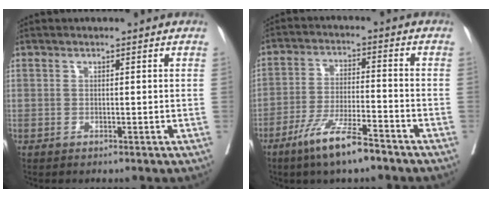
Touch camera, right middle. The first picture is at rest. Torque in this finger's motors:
{"motor_torque": [1.17, -0.84, 0.48, 0.10]}